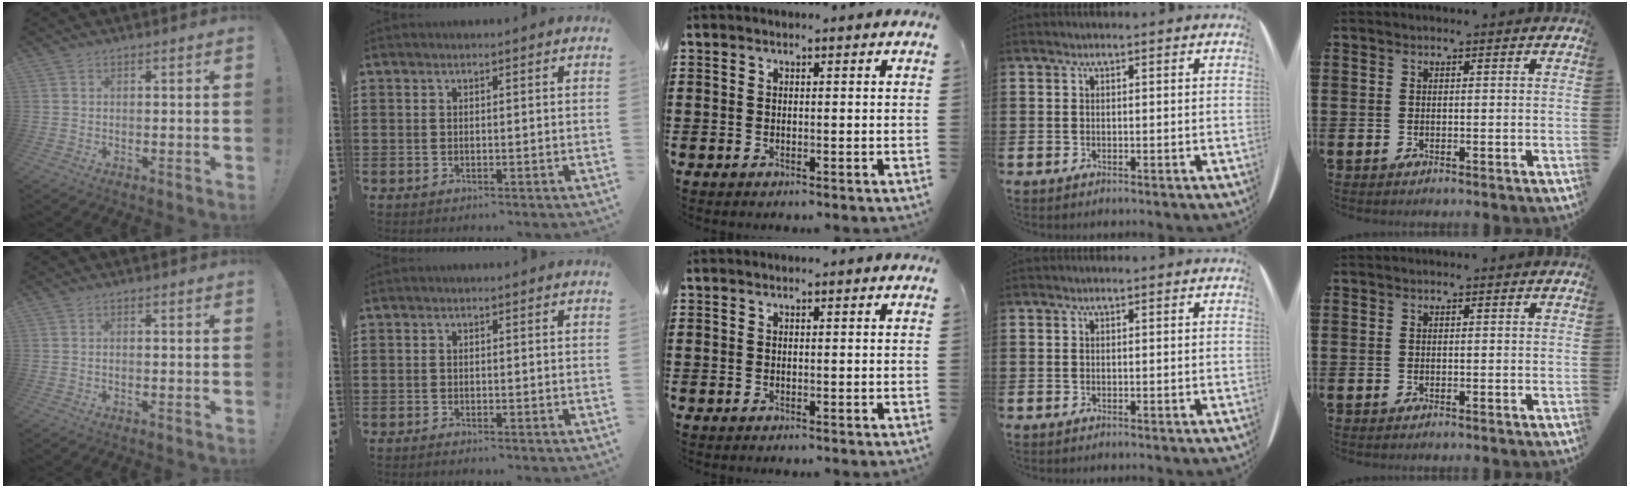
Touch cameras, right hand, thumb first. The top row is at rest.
{"thumb": {"total": 0.6, "force": [-0.4, 0.2, 0.4], "torque": [-0.014, 0.004, -0.005]}, "index": {"total": 0.7, "force": [-0.7, 0.0, 0.1], "torque": [-0.003, 0.000, -0.014]}}